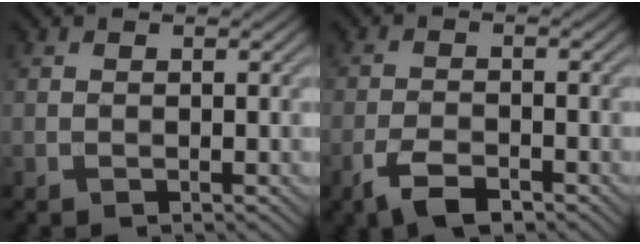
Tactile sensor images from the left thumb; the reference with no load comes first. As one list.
[{"total": 4.9, "force": [-3.2, 1.8, 3.2], "torque": [-0.063, -0.002, -0.062]}]